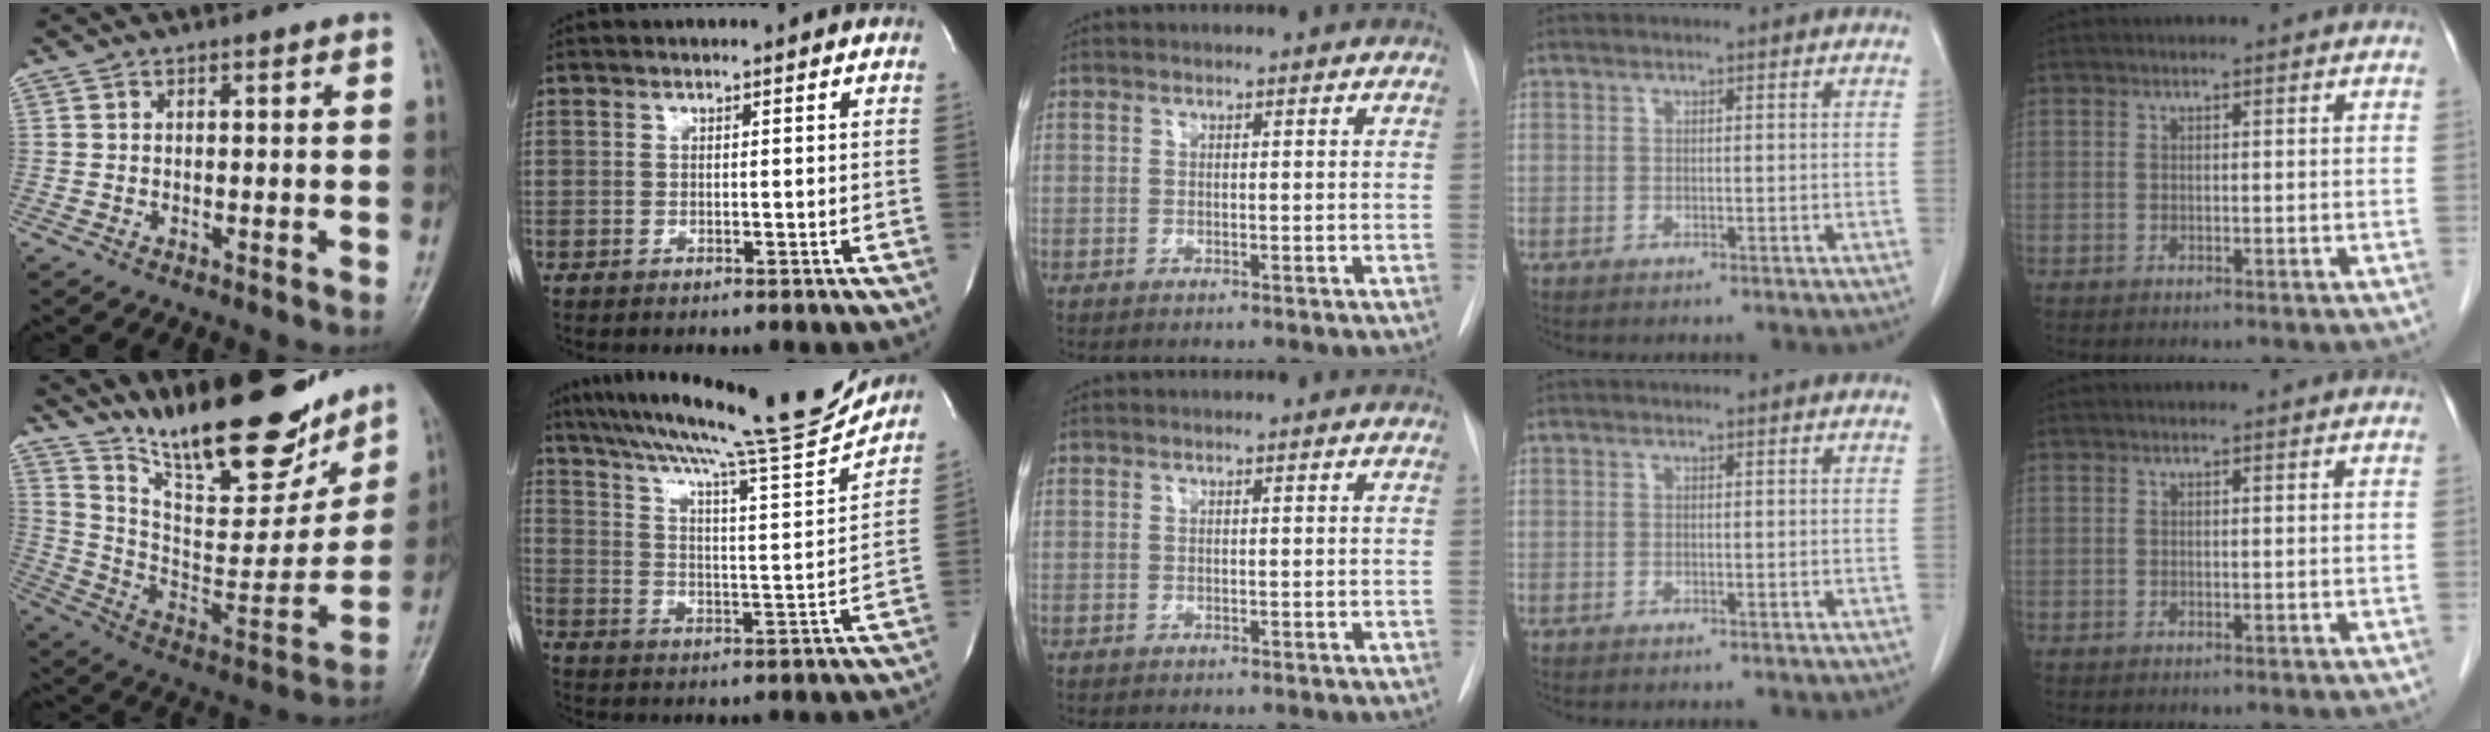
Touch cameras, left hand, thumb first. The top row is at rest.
{"thumb": {"total": 25.1, "force": [19.0, 7.5, 14.7], "torque": [-0.184, -0.089, 0.316]}, "index": {"total": 23.5, "force": [20.9, -0.1, 10.6], "torque": [-0.180, -0.035, 0.299]}}